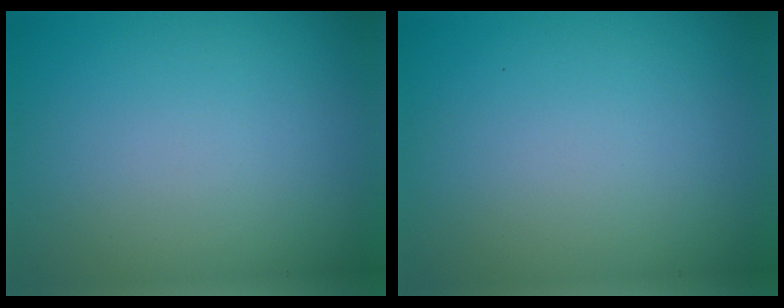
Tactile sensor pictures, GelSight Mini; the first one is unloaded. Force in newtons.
{"total": 0.0}